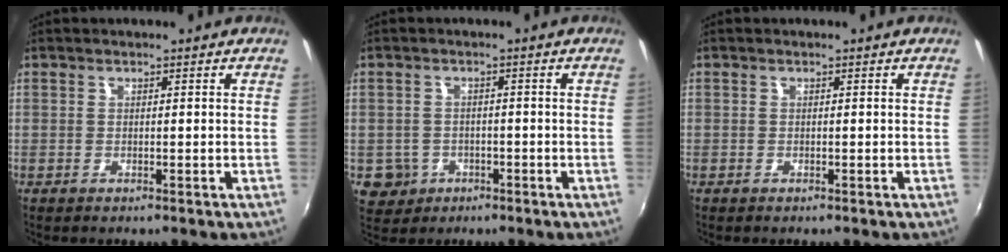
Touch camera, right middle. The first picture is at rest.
{"total": 4.8, "force": [-1.7, 4.3, 1.0], "torque": [-0.032, 0.003, -0.019]}
{"total": 0.0}